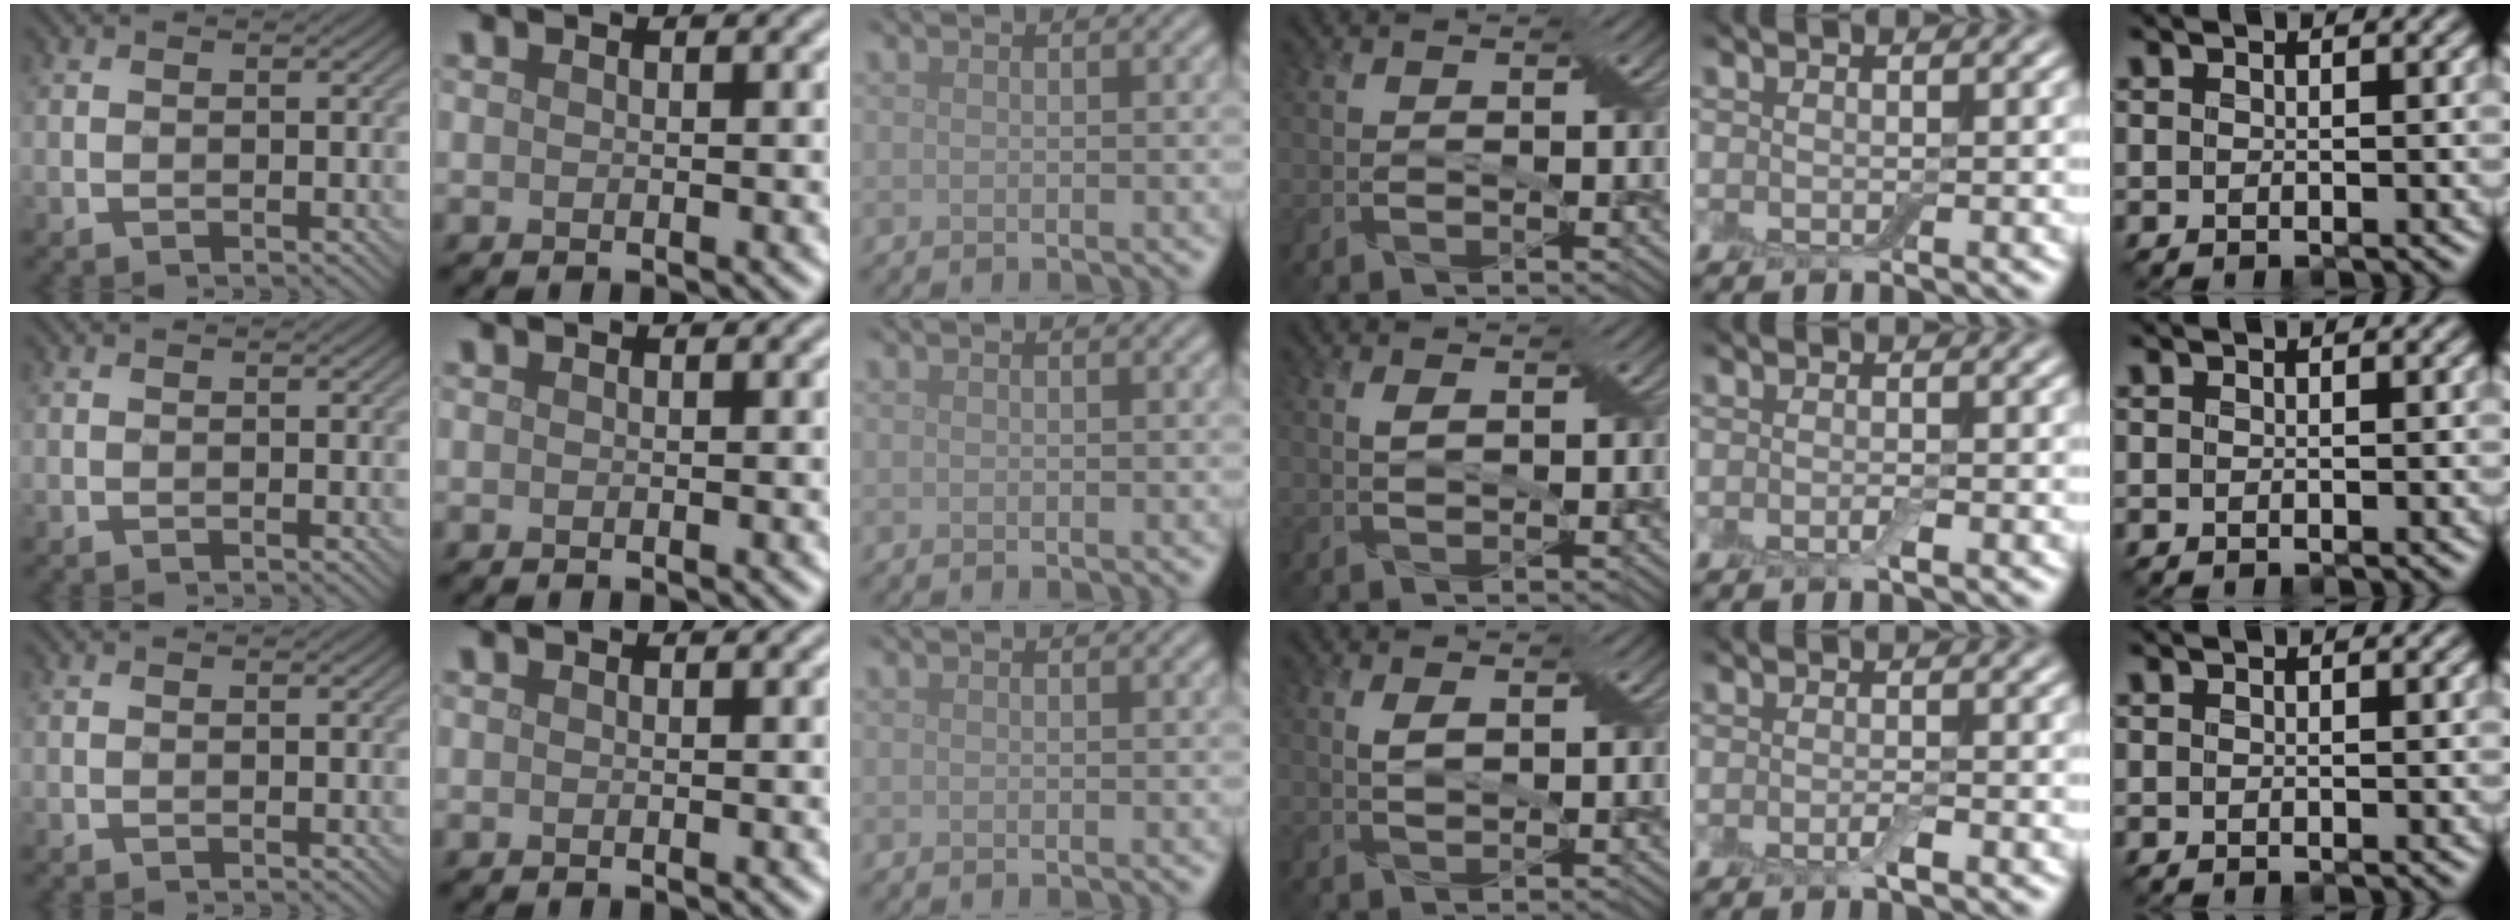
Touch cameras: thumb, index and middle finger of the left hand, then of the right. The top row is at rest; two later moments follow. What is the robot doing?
{"motion": "shake", "object": "box of matches"}